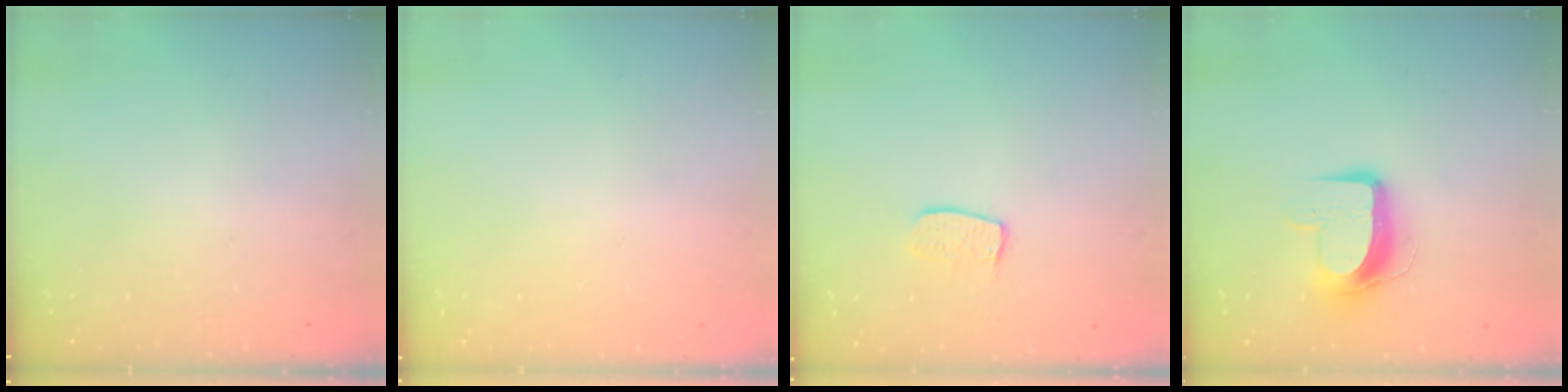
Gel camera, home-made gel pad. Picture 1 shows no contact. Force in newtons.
{"total": 0.0}
{"total": 6.8, "press": 6.8, "slide": 0.3}
{"total": 10.5, "press": 10.4, "slide": 0.8}